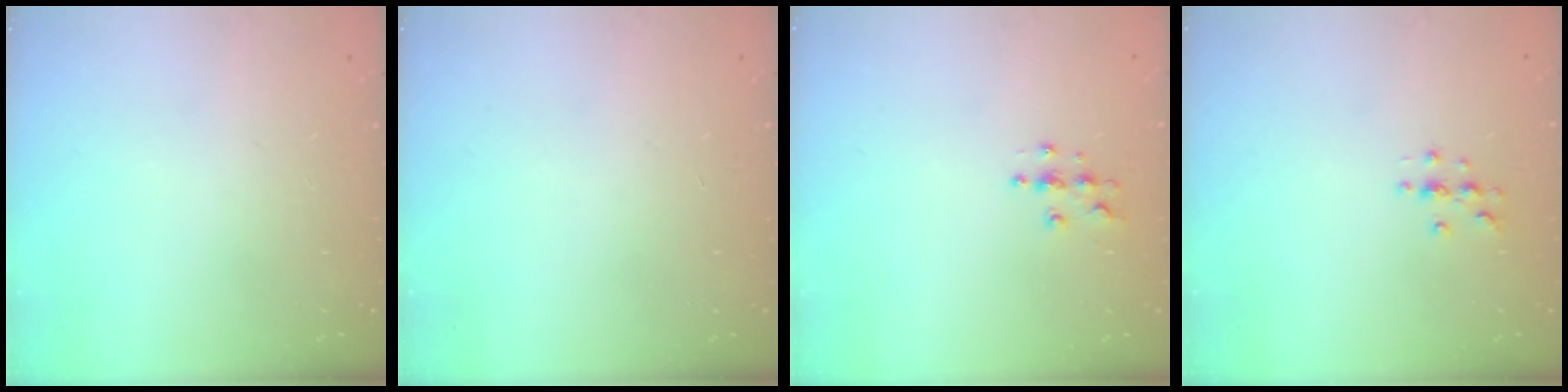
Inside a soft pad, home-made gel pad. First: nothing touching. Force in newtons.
{"total": 0.0}
{"total": 3.8, "press": 3.8, "slide": 0.3}
{"total": 3.4, "press": 3.4, "slide": 0.4}